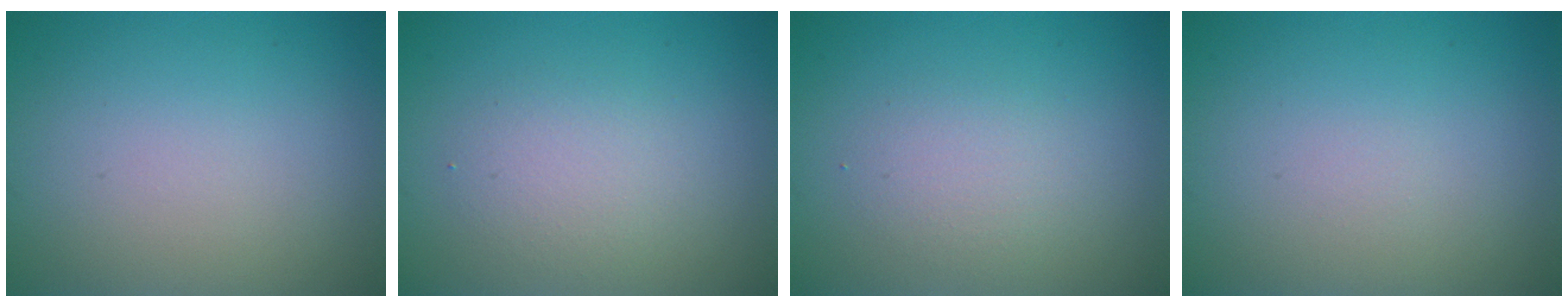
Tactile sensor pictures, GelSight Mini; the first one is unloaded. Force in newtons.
{"total": 2.3, "press": 2.3, "slide": 0.2}
{"total": 1.9, "press": 1.9, "slide": 0.1}
{"total": 0.0}